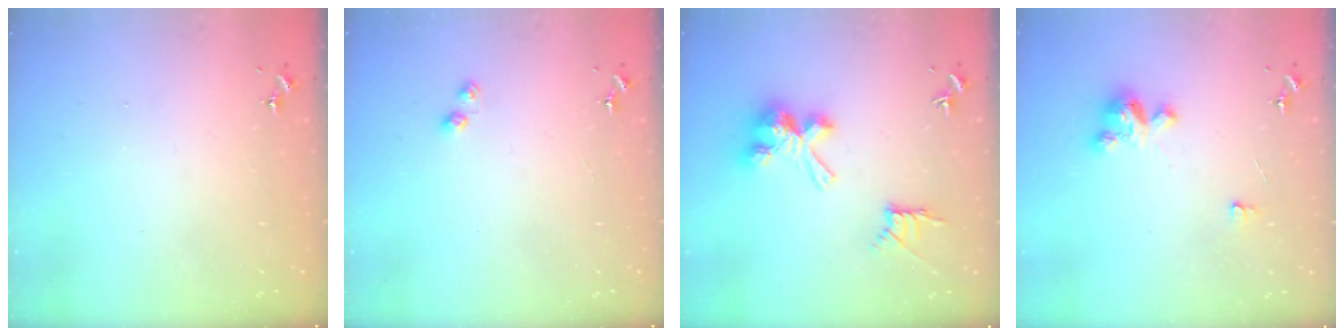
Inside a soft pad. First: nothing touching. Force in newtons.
{"total": 3.6, "press": 3.5, "slide": 0.4}
{"total": 13.9, "press": 13.9, "slide": 0.3}
{"total": 6.7, "press": 6.7, "slide": 0.4}